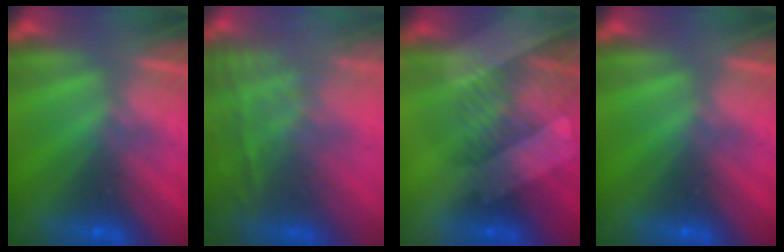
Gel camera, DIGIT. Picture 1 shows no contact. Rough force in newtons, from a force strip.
{"total": 11.2}
{"total": 3.4}
{"total": 0.0}